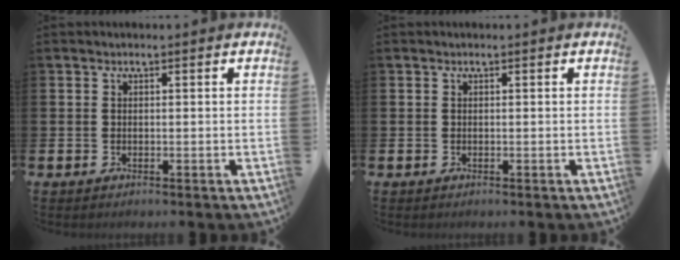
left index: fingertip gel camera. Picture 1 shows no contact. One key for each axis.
{"total": 0.0}